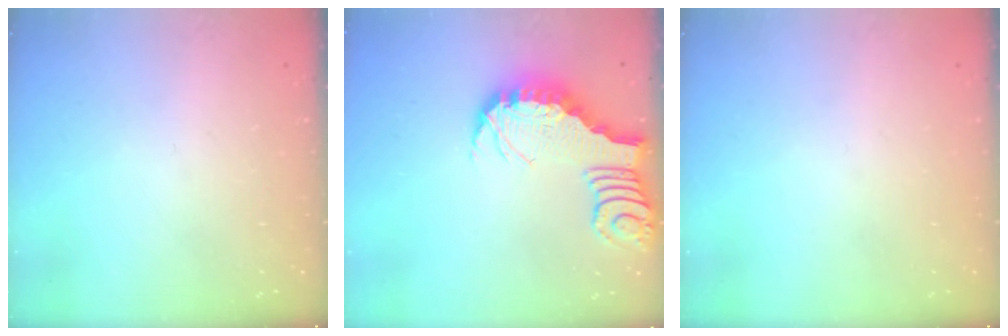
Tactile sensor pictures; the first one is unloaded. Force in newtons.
{"total": 3.3, "press": 3.3, "slide": 0.5}
{"total": 0.0}